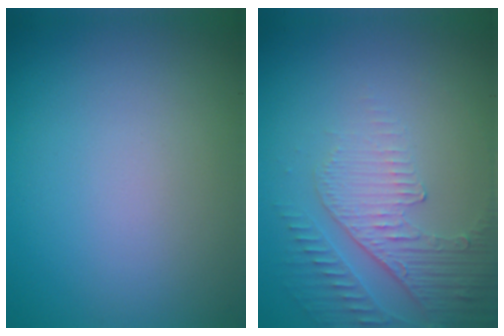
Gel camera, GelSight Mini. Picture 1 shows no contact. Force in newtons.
{"total": 5.0, "press": 3.2, "slide": 3.8}